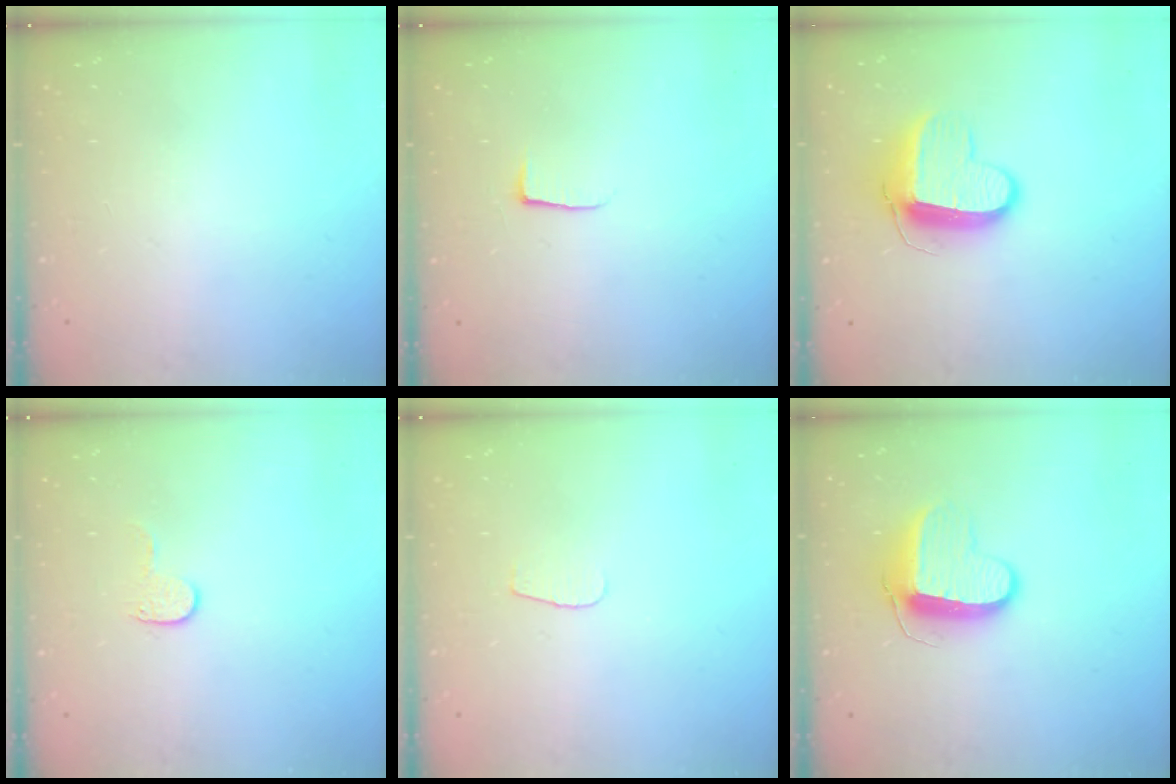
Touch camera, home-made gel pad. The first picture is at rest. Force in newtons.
{"total": 3.8, "press": 3.8, "slide": 0.5}
{"total": 10.3, "press": 10.2, "slide": 1.3}
{"total": 3.9, "press": 3.9, "slide": 0.4}
{"total": 3.6, "press": 3.5, "slide": 0.4}
{"total": 10.3, "press": 10.3, "slide": 0.4}